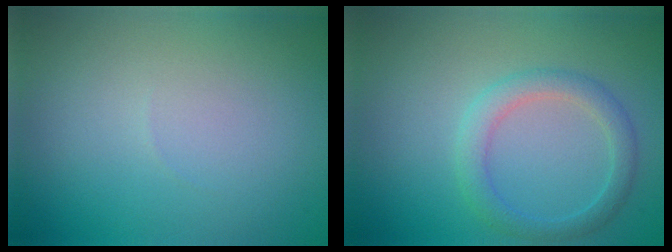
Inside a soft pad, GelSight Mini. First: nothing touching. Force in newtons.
{"total": 2.7, "press": 2.7, "slide": 0.1}